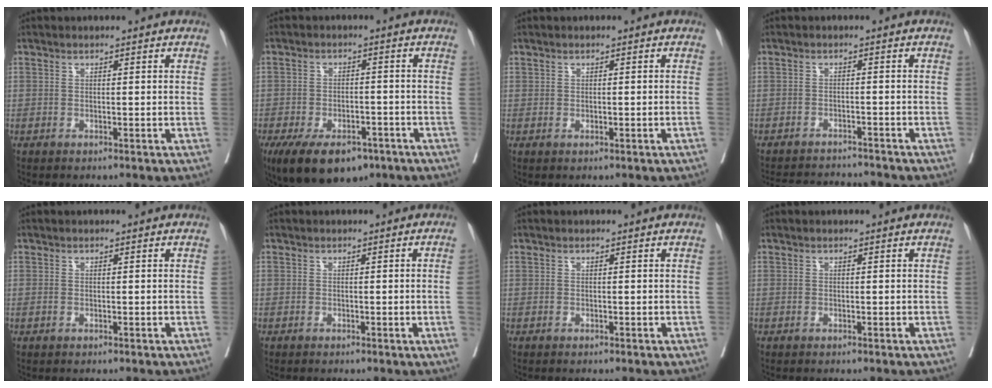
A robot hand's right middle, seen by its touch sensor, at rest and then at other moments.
{"total": 11.9, "force": [-7.9, 5.4, 6.9], "torque": [-0.116, -0.005, -0.123]}
{"total": 0.7, "force": [-0.1, 0.0, 0.6], "torque": [-0.014, 0.008, 0.004]}
{"total": 7.8, "force": [-7.7, 0.1, 1.0], "torque": [-0.012, 0.003, -0.114]}
{"total": 0.0}
{"total": 2.1, "force": [-0.2, -0.8, 2.0], "torque": [-0.031, -0.002, 0.002]}
{"total": 0.0}
{"total": 0.0}